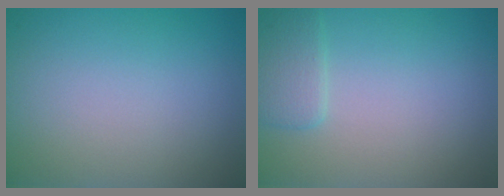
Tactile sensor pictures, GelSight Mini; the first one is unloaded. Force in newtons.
{"total": 1.9, "press": 1.9, "slide": 0.1}